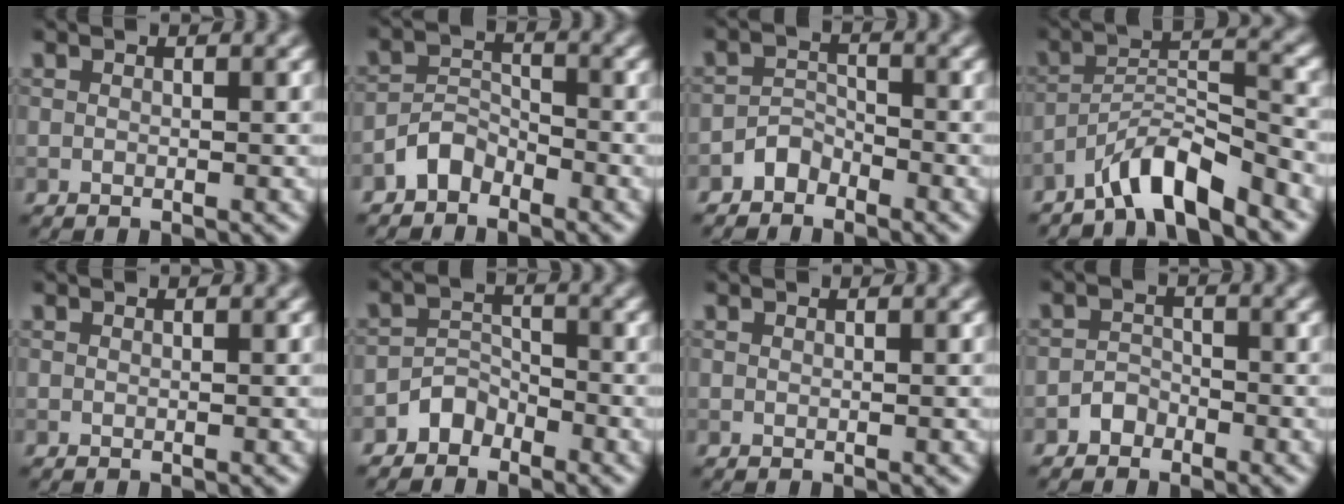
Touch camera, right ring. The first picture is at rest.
{"total": 2.5, "force": [-2.1, 1.2, 0.8], "torque": [-0.010, 0.014, -0.044]}
{"total": 2.0, "force": [-1.6, 1.0, 0.5], "torque": [-0.005, 0.013, -0.033]}
{"total": 6.1, "force": [-4.8, 0.8, 3.6], "torque": [-0.057, 0.011, -0.091]}
{"total": 0.0}
{"total": 2.3, "force": [-1.8, 1.3, 0.4], "torque": [-0.001, 0.014, -0.037]}
{"total": 0.0}
{"total": 1.5, "force": [-1.1, 0.9, 0.2], "torque": [-0.001, 0.010, -0.021]}